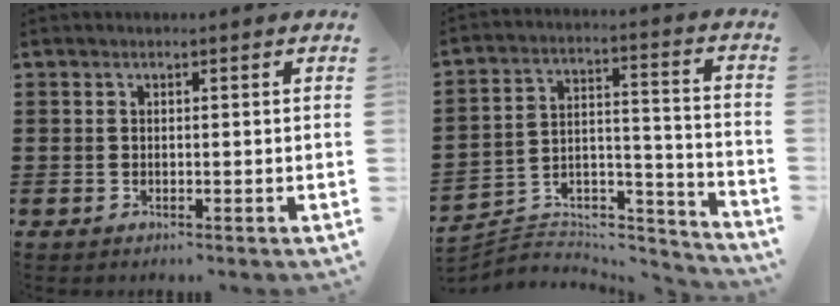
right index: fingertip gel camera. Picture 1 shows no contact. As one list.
[{"total": 4.3, "force": [-3.6, 2.2, 0.7], "torque": [-0.017, 0.003, -0.074]}]